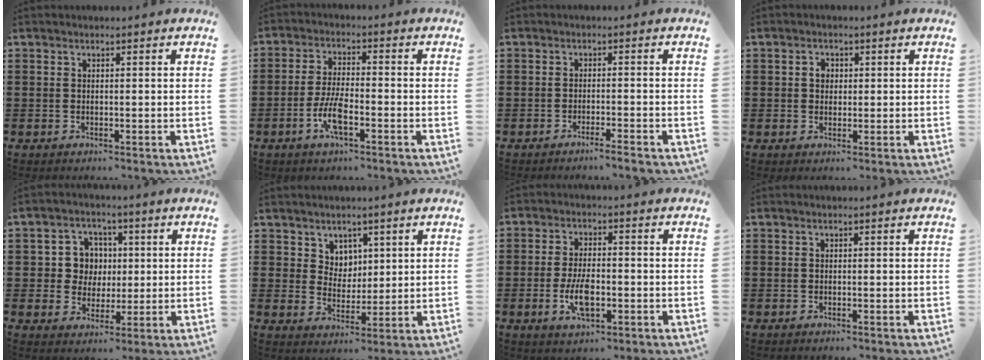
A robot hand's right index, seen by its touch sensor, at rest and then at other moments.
{"total": 5.8, "force": [-2.5, 1.6, 5.0], "torque": [-0.117, -0.008, -0.052]}
{"total": 2.1, "force": [-1.9, -0.3, 0.9], "torque": [-0.016, -0.001, -0.036]}
{"total": 1.9, "force": [0.3, 1.6, 1.1], "torque": [-0.025, 0.010, 0.003]}
{"total": 6.1, "force": [0.7, 5.7, 2.0], "torque": [-0.065, 0.020, 0.011]}
{"total": 4.6, "force": [2.9, 3.5, 0.4], "torque": [-0.027, 0.007, 0.054]}
{"total": 6.1, "force": [-1.6, 2.7, 5.2], "torque": [-0.116, -0.001, -0.033]}
{"total": 0.0}